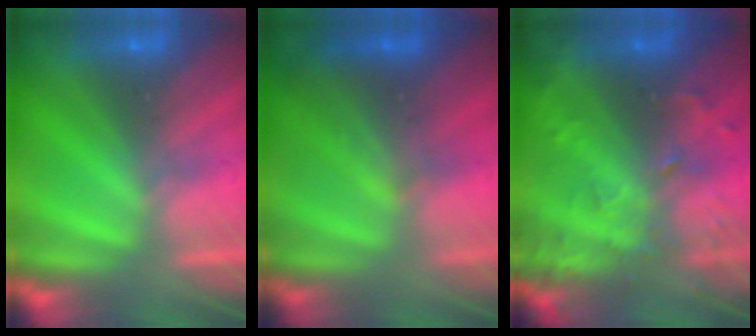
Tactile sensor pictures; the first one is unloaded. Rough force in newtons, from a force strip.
{"total": 2.1}
{"total": 7.9}